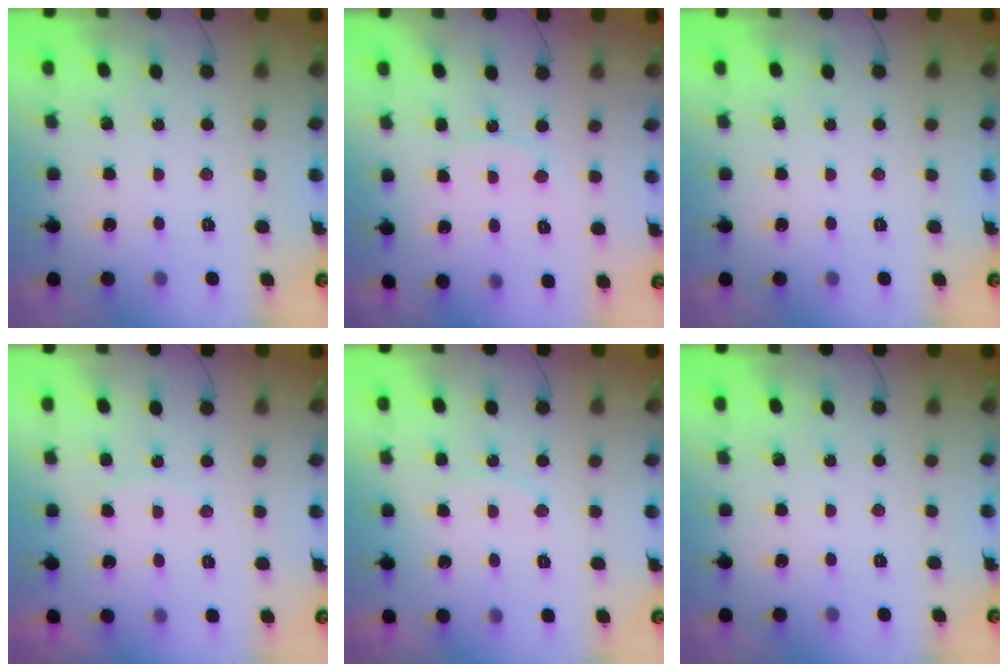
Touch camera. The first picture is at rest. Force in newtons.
{"total": 8.5, "press": 8.5, "slide": 0.6}
{"total": 0.0}
{"total": 4.7, "press": 4.6, "slide": 0.3}
{"total": 7.7, "press": 7.6, "slide": 0.9}
{"total": 0.0}